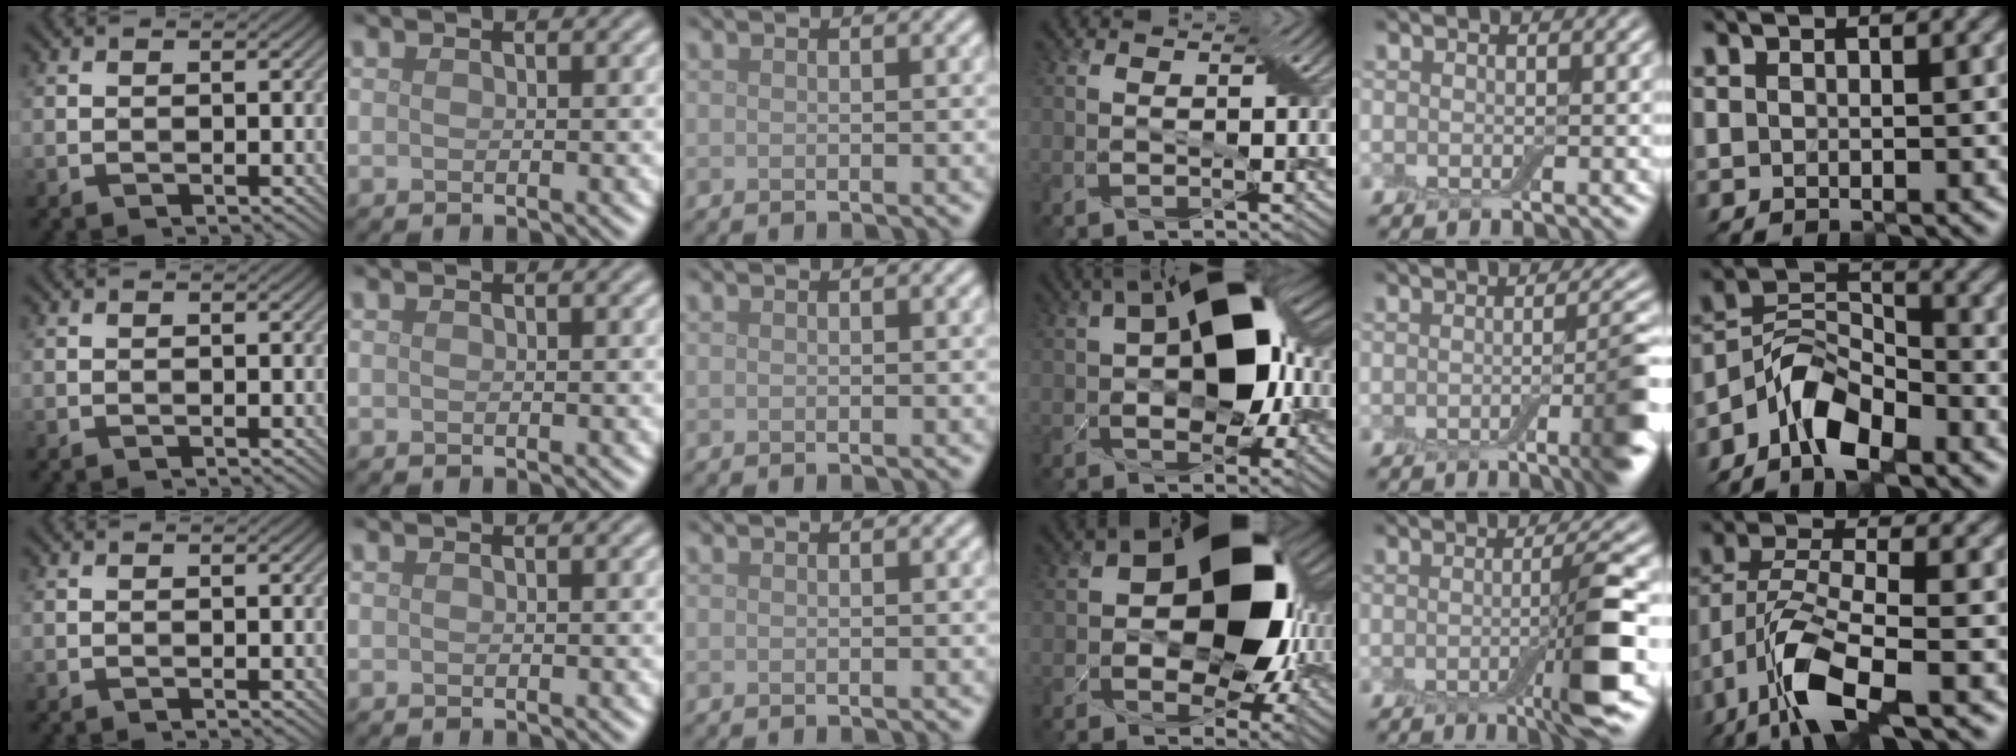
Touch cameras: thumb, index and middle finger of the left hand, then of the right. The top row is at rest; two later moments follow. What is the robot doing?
{"motion": "pour", "object": "cup"}